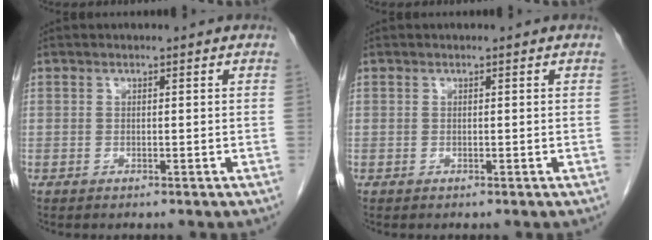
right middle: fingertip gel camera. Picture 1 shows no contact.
{"total": 0.0}